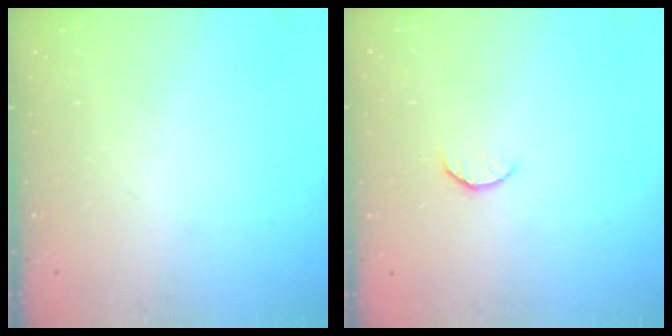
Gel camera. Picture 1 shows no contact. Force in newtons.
{"total": 5.3, "press": 5.3, "slide": 0.5}